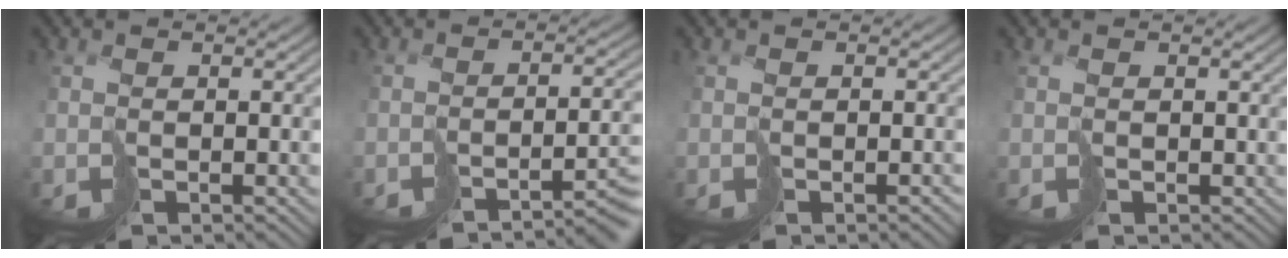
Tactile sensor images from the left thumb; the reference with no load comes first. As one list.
[{"total": 5.7, "force": [-4.6, 0.5, 3.4], "torque": [-0.031, -0.007, -0.070]}, {"total": 0.9, "force": [-0.8, 0.4, 0.4], "torque": [0.001, -0.002, -0.013]}, {"total": 0.8, "force": [0.3, 0.8, 0.1], "torque": [-0.009, -0.003, 0.005]}]